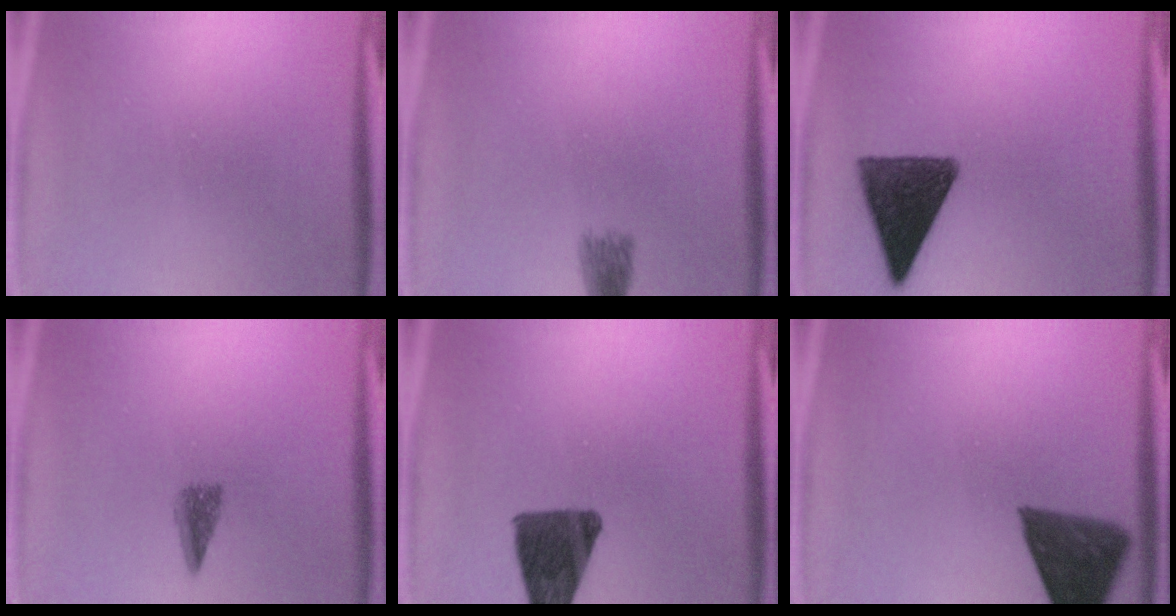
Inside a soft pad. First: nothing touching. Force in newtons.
{"total": 2.0}
{"total": 13.5}
{"total": 2.7}
{"total": 11.6}
{"total": 9.4}